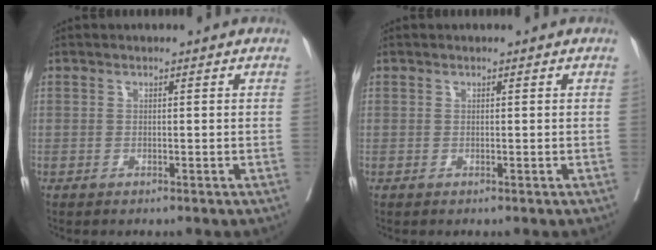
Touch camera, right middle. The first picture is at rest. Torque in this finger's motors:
{"motor_torque": [0.00, 0.00, 0.00, 0.00]}